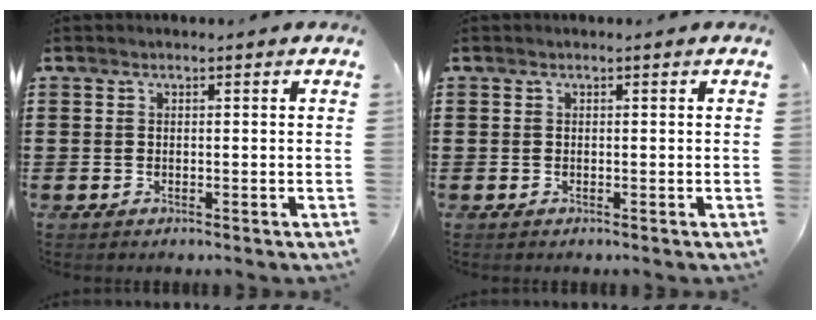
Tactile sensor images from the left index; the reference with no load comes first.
{"total": 0.0}